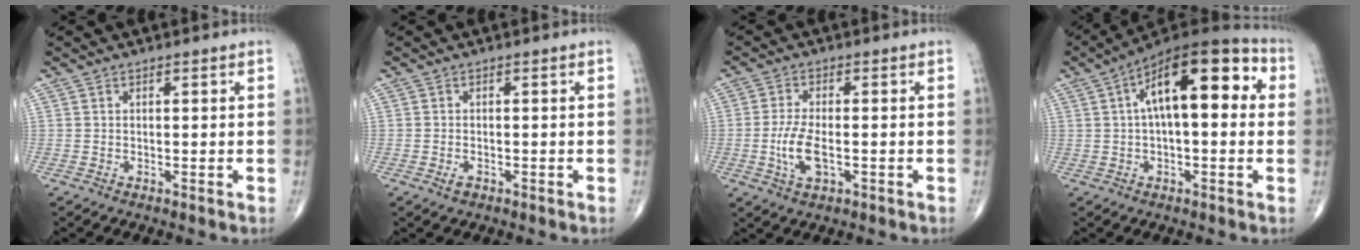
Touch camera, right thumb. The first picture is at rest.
{"total": 1.4, "force": [-0.7, 0.9, 0.9], "torque": [-0.015, 0.002, -0.011]}
{"total": 6.5, "force": [-1.4, 2.9, 5.6], "torque": [-0.119, 0.001, -0.025]}
{"total": 18.1, "force": [3.8, 7.7, 15.9], "torque": [-0.225, 0.039, 0.047]}